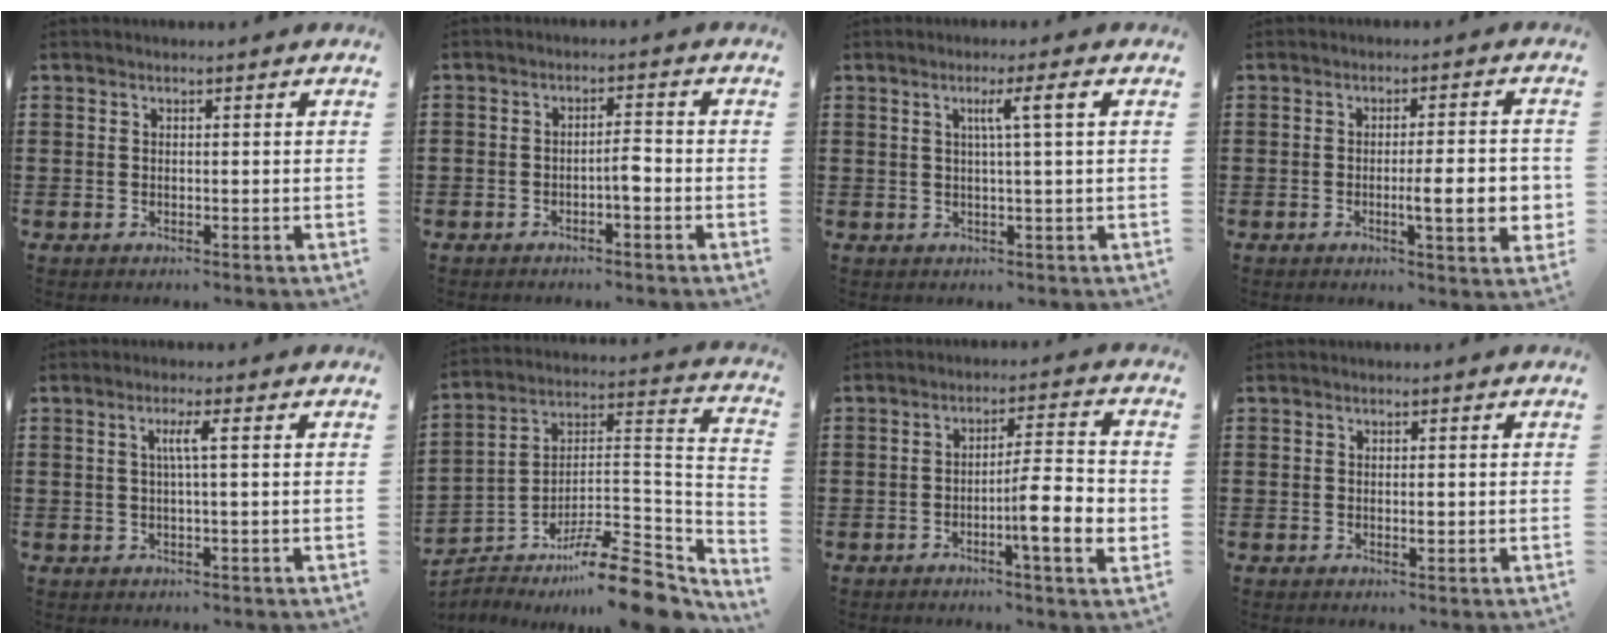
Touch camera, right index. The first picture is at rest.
{"total": 2.6, "force": [-1.2, 0.7, 2.2], "torque": [-0.041, 0.006, -0.026]}
{"total": 4.1, "force": [0.8, -0.4, 4.0], "torque": [-0.074, -0.004, 0.008]}
{"total": 7.6, "force": [-1.4, 1.2, 7.4], "torque": [-0.101, -0.012, -0.024]}
{"total": 2.8, "force": [0.3, -0.1, 2.8], "torque": [-0.054, -0.001, 0.001]}
{"total": 12.5, "force": [-10.2, 1.9, 7.0], "torque": [-0.104, 0.025, -0.188]}
{"total": 8.9, "force": [-2.5, 1.2, 8.4], "torque": [-0.129, -0.004, -0.042]}
{"total": 0.7, "force": [0.1, 0.2, 0.7], "torque": [-0.014, -0.001, 0.001]}